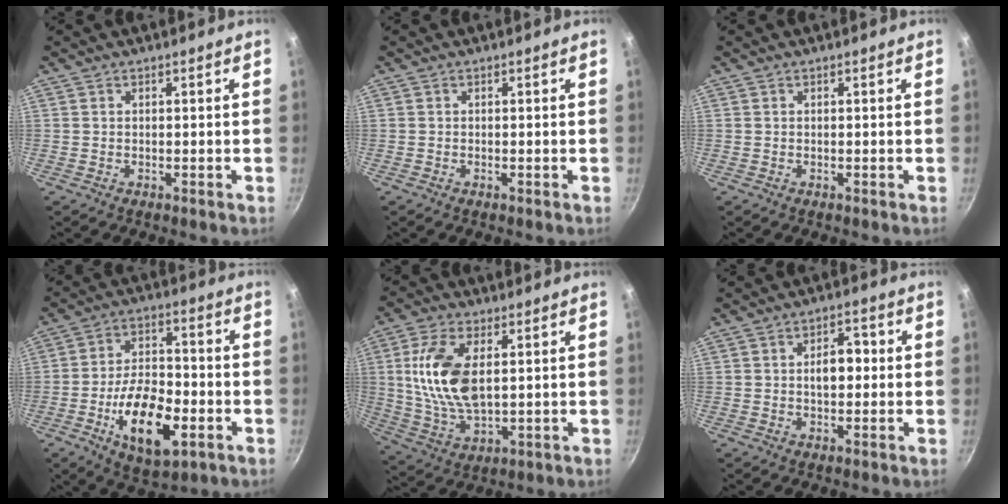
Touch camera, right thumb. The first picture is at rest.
{"total": 0.0}
{"total": 0.0}
{"total": 16.0, "force": [-5.3, 7.8, 12.9], "torque": [-0.204, 0.023, -0.086]}
{"total": 14.2, "force": [2.5, 7.4, 11.8], "torque": [-0.228, -0.009, 0.055]}
{"total": 5.6, "force": [0.2, 3.4, 4.4], "torque": [-0.039, 0.014, -0.002]}